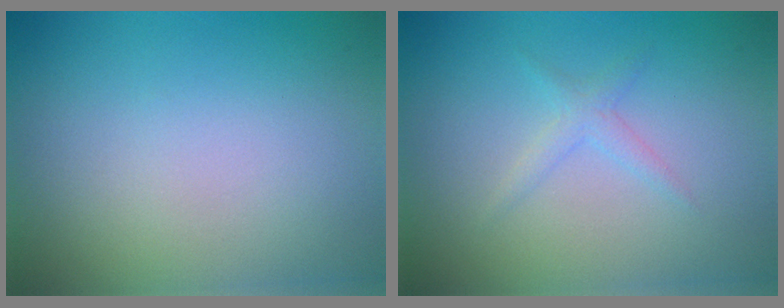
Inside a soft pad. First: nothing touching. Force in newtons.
{"total": 1.3, "press": 1.3, "slide": 0.0}